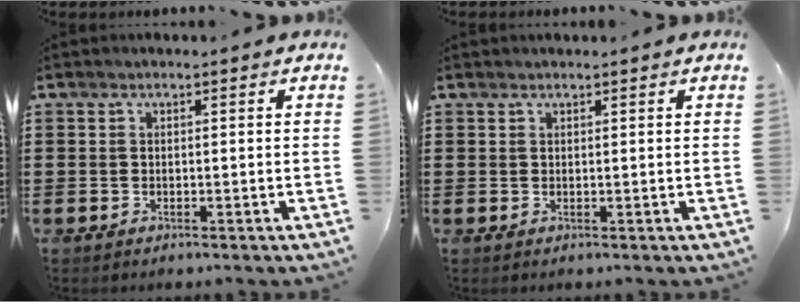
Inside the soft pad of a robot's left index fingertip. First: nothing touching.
{"total": 0.5, "force": [0.5, 0.0, 0.2], "torque": [-0.005, -0.001, 0.010]}